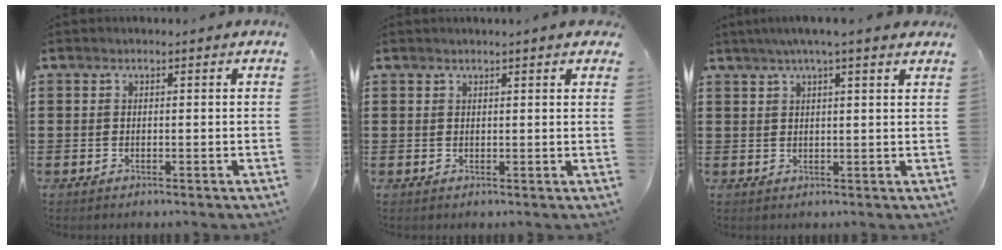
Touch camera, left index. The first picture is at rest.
{"total": 1.5, "force": [1.2, -0.1, 0.8], "torque": [-0.018, -0.001, 0.023]}
{"total": 3.3, "force": [2.5, -0.3, 2.1], "torque": [-0.048, 0.003, 0.045]}